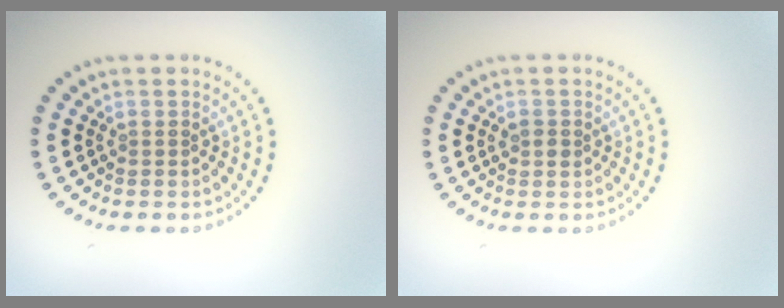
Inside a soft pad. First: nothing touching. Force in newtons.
{"total": 1.1, "press": 1.1, "slide": 0.2}